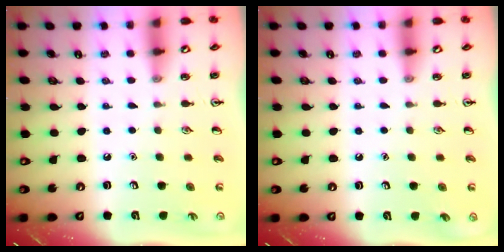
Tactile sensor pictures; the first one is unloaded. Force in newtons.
{"total": 0.0}